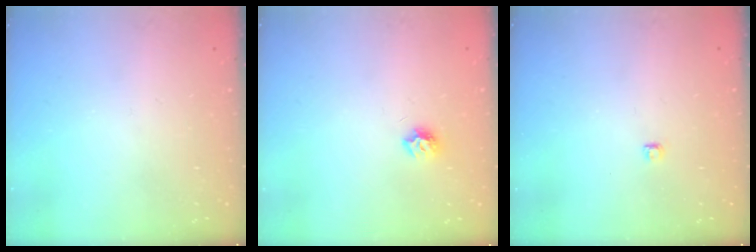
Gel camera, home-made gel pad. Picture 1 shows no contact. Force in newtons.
{"total": 6.8, "press": 6.8, "slide": 0.6}
{"total": 2.8, "press": 2.7, "slide": 0.3}